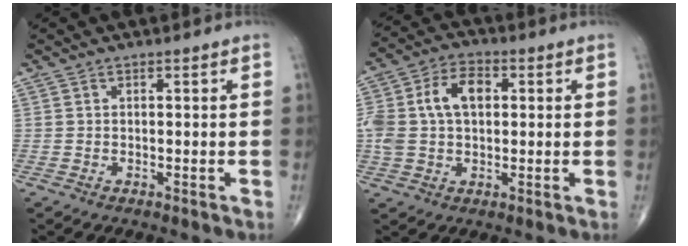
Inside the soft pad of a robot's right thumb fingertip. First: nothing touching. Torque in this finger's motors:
{"motor_torque": [1.60, 1.77, 1.26, 0.20, 0.12]}